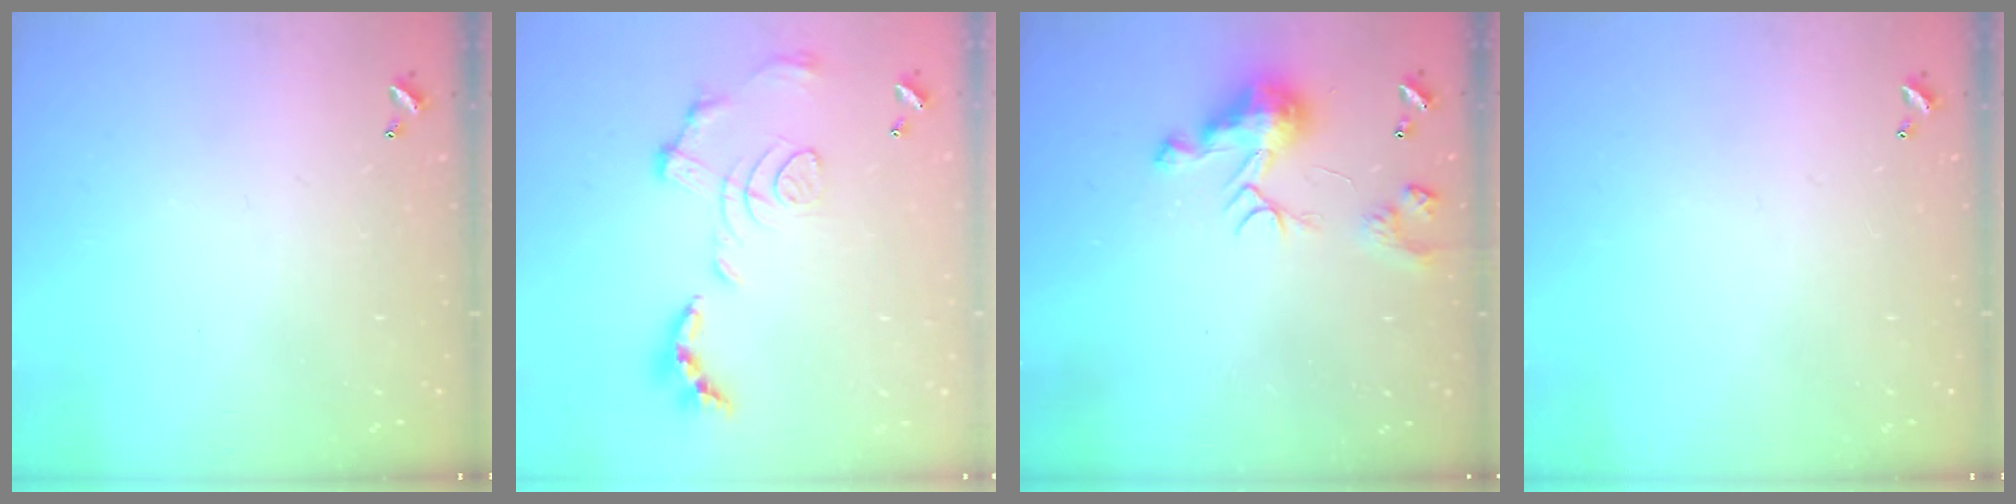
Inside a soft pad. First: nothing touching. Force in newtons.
{"total": 1.5, "press": 0.8, "slide": 1.3}
{"total": 9.2, "press": 9.2, "slide": 0.5}
{"total": 0.0}